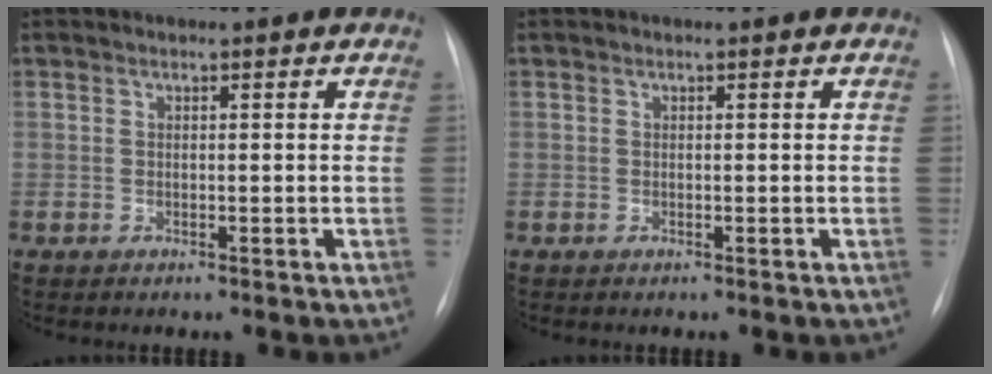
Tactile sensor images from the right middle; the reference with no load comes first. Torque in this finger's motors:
{"motor_torque": [0.00, 0.00, 0.00, 0.00]}